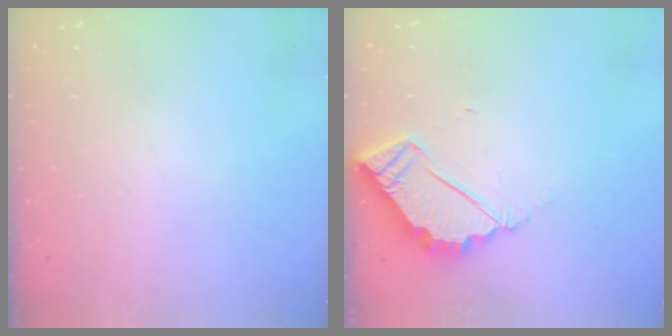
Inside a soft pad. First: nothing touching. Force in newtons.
{"total": 4.6, "press": 4.6, "slide": 0.1}